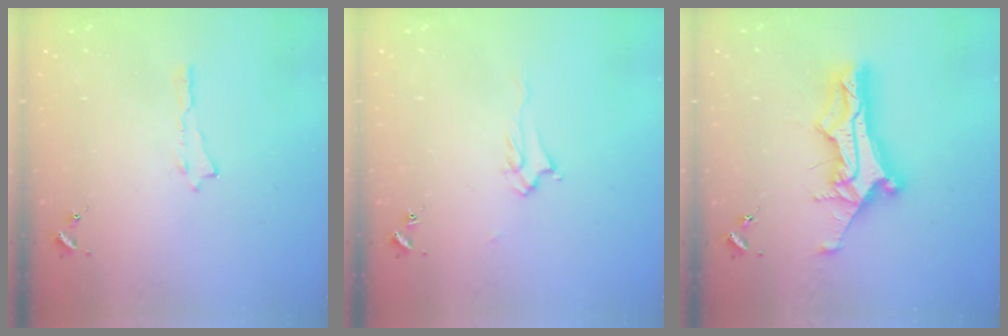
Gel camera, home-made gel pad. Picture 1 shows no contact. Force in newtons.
{"total": 2.5, "press": 2.4, "slide": 0.4}
{"total": 12.6, "press": 12.6, "slide": 1.0}